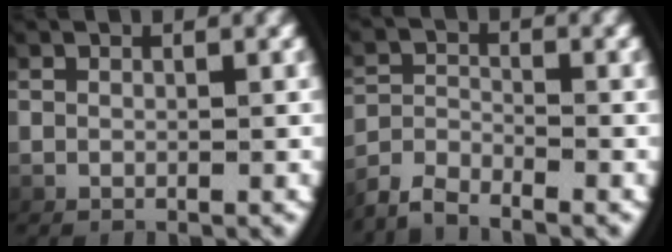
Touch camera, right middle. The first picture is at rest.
{"total": 3.0, "force": [-2.9, 0.3, 0.7], "torque": [-0.012, -0.002, -0.056]}